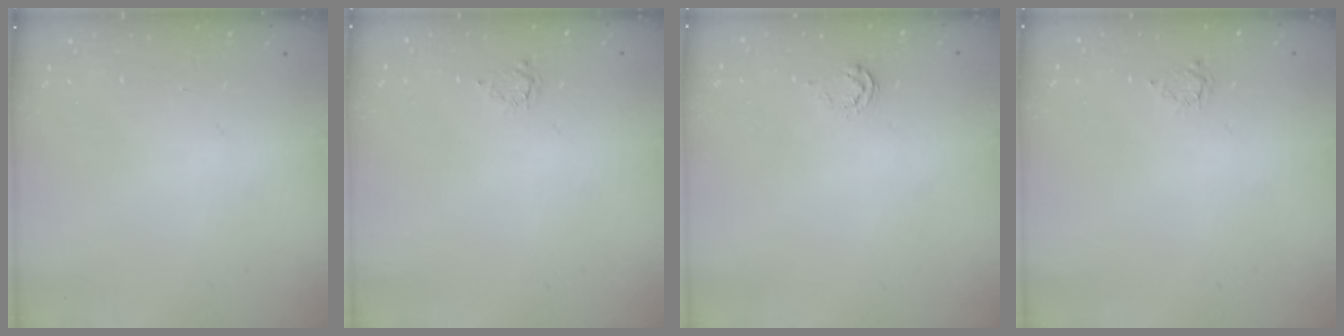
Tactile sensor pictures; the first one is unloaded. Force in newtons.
{"total": 2.8, "press": 2.8, "slide": 0.4}
{"total": 3.2, "press": 3.1, "slide": 0.5}
{"total": 2.8, "press": 2.8, "slide": 0.4}